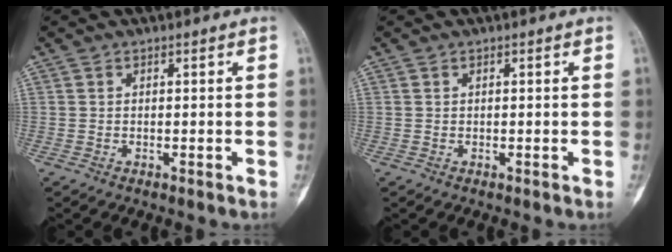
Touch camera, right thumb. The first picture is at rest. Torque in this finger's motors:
{"motor_torque": [-0.02, 0.02, -0.01, -0.11, 0.00]}